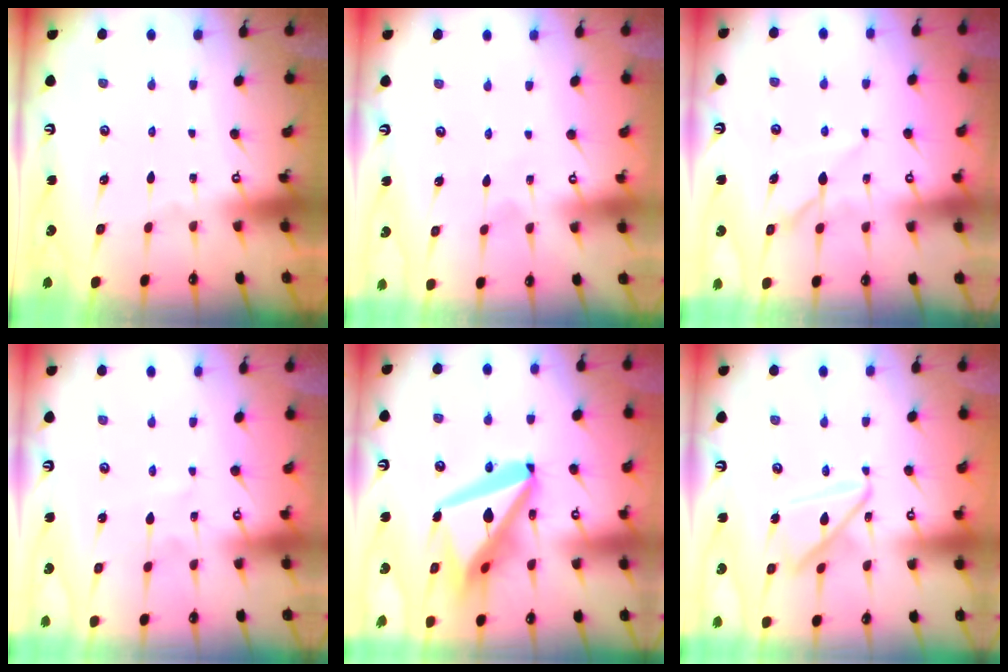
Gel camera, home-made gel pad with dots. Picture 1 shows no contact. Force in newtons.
{"total": 2.6, "press": 2.6, "slide": 0.2}
{"total": 6.1, "press": 6.1, "slide": 0.6}
{"total": 2.4, "press": 2.4, "slide": 0.3}
{"total": 20.2, "press": 20.0, "slide": 2.3}
{"total": 13.3, "press": 13.2, "slide": 1.3}